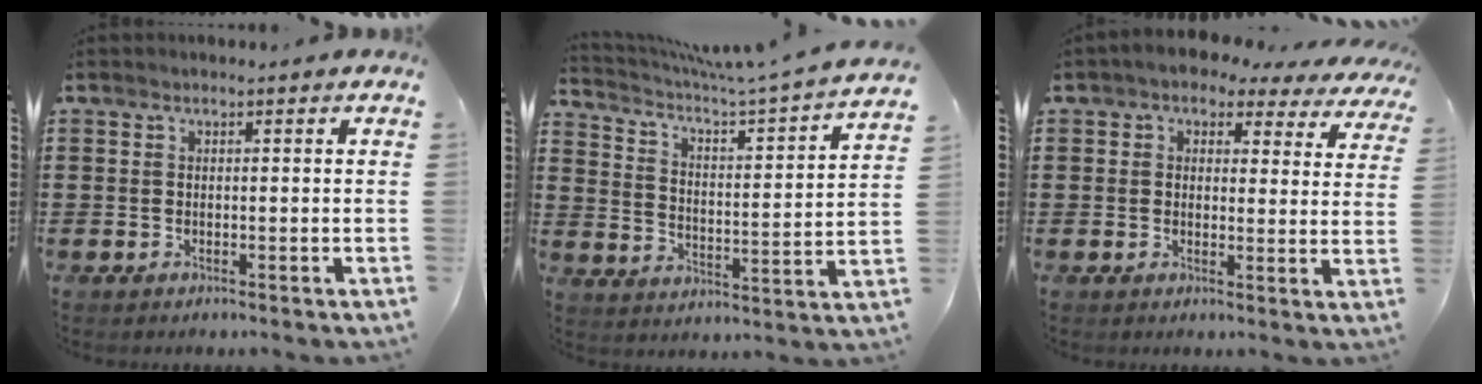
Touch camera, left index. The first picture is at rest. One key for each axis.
{"total": 4.2, "fx": 3.5, "fy": -0.5, "fz": 2.3, "tx": -0.063, "ty": -0.041, "tz": 0.046}
{"total": 2.9, "fx": 2.3, "fy": 1.5, "fz": 0.8, "tx": -0.025, "ty": -0.014, "tz": 0.035}